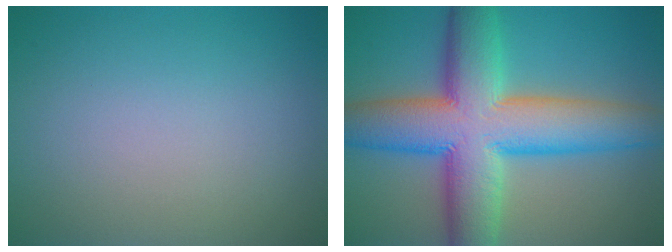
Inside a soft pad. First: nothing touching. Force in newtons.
{"total": 13.0, "press": 12.9, "slide": 0.7}